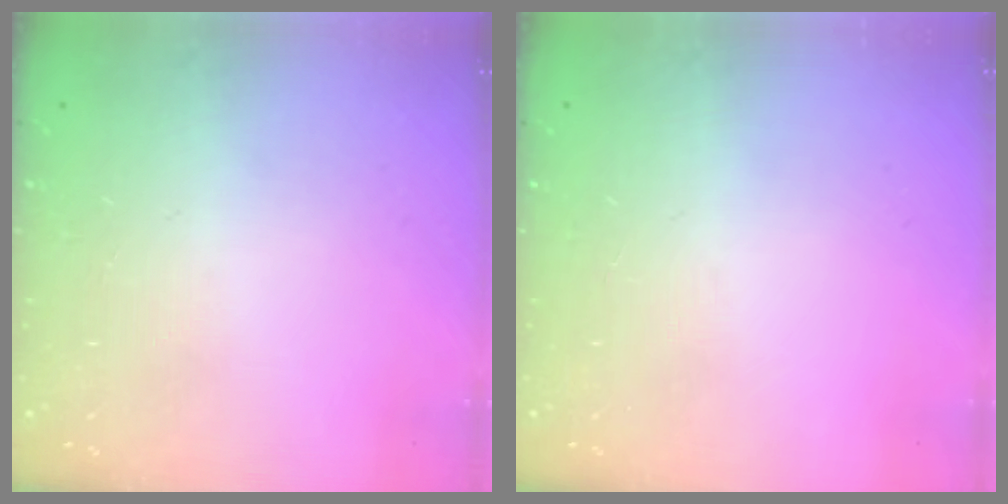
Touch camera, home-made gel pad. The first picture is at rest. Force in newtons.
{"total": 0.0}